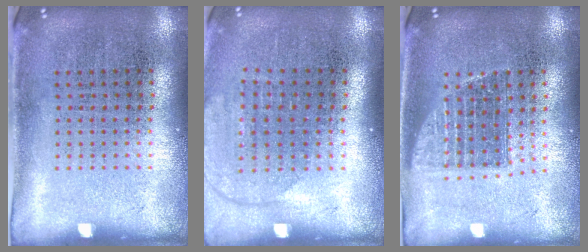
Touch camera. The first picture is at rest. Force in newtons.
{"total": 1.3, "press": 1.1, "slide": 0.8}
{"total": 1.3, "press": 1.1, "slide": 0.7}